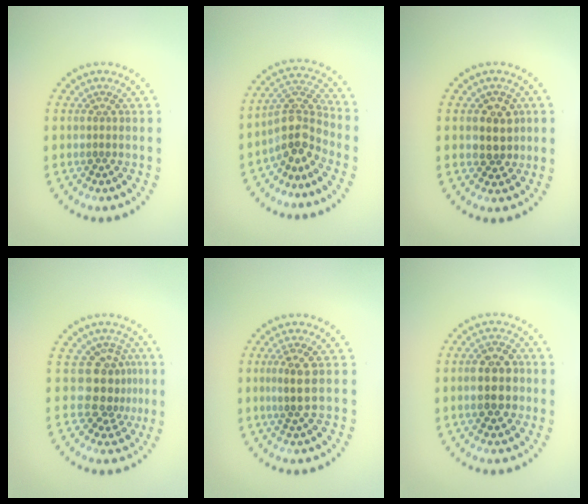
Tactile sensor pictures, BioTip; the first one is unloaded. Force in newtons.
{"total": 4.0, "press": 2.9, "slide": 2.8}
{"total": 2.7, "press": 2.5, "slide": 1.0}
{"total": 3.5, "press": 2.4, "slide": 2.5}
{"total": 2.4, "press": 2.1, "slide": 1.1}
{"total": 4.1, "press": 4.1, "slide": 0.3}